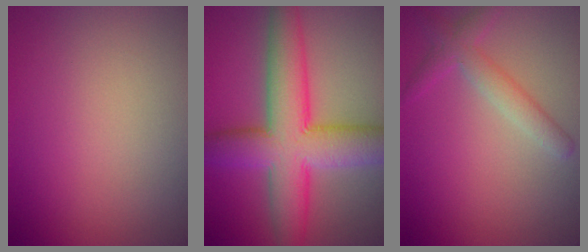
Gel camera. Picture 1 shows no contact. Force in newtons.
{"total": 9.6, "press": 9.5, "slide": 0.2}
{"total": 2.5, "press": 2.5, "slide": 0.2}